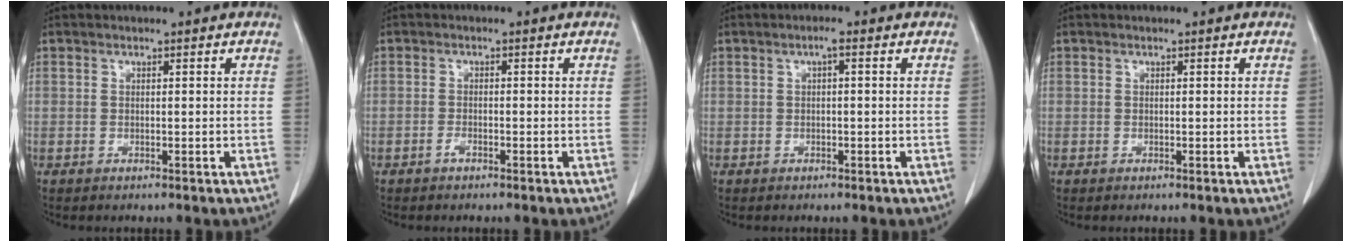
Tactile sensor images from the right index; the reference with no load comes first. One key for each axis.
{"total": 0.9, "fx": -0.7, "fy": 0.3, "fz": 0.5, "tx": -0.011, "ty": 0.001, "tz": -0.012}
{"total": 1.2, "fx": 0.3, "fy": 0.2, "fz": 1.1, "tx": -0.019, "ty": 0.004, "tz": 0.004}
{"total": 0.0}